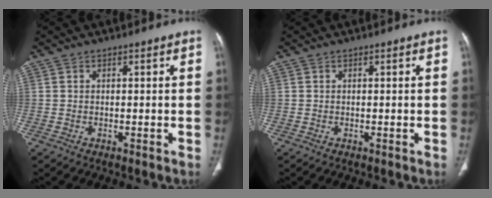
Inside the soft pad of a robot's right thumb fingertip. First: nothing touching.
{"total": 0.0}